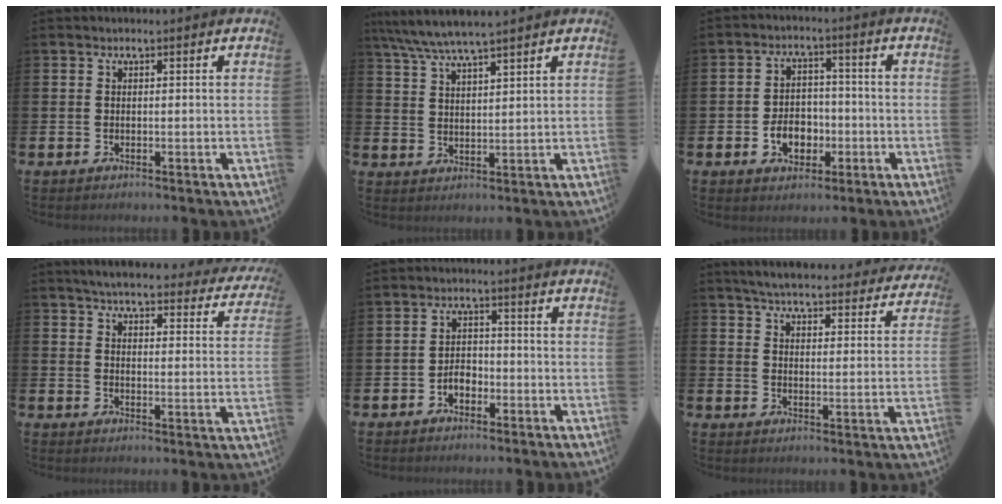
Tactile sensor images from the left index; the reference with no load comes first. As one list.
[{"total": 5.9, "force": [5.5, 0.2, 2.3], "torque": [-0.063, -0.020, 0.098]}, {"total": 5.0, "force": [-1.7, 3.8, 2.8], "torque": [-0.039, 0.003, -0.039]}, {"total": 4.8, "force": [4.5, 0.6, 1.6], "torque": [-0.043, -0.031, 0.074]}, {"total": 2.6, "force": [-1.5, 1.7, 1.3], "torque": [-0.024, 0.006, -0.033]}, {"total": 5.3, "force": [5.1, 0.5, 1.3], "torque": [-0.041, -0.036, 0.087]}]